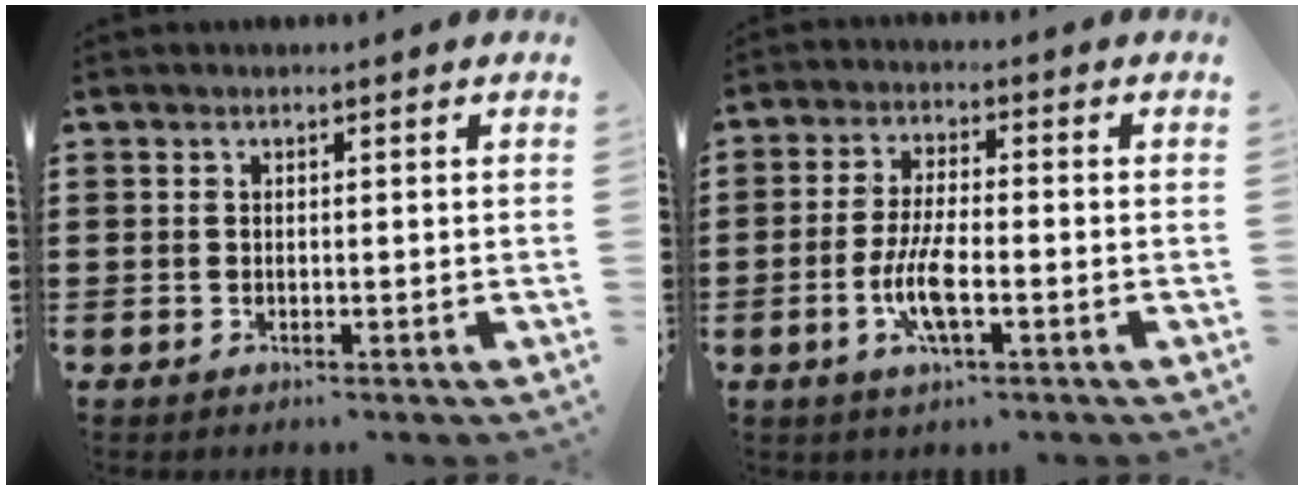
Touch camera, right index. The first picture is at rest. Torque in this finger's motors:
{"motor_torque": [2.14, 0.00, 0.21, 0.13]}